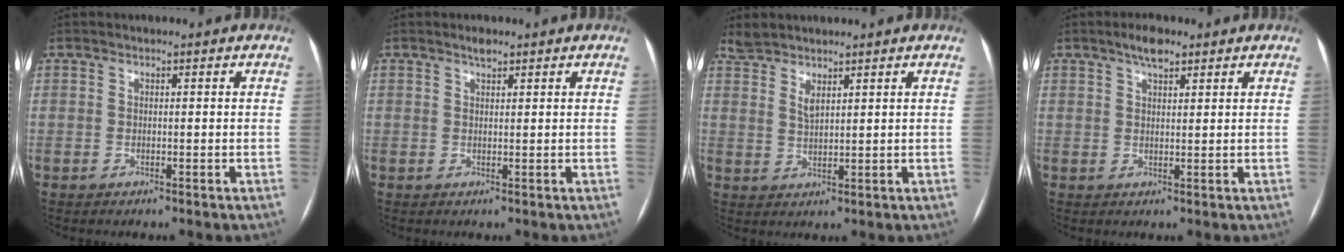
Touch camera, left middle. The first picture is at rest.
{"total": 1.4, "force": [1.1, 0.4, 0.7], "torque": [-0.015, 0.003, 0.020]}
{"total": 3.7, "force": [3.1, 0.8, 1.8], "torque": [-0.050, 0.002, 0.070]}
{"total": 3.5, "force": [2.5, 1.1, 2.2], "torque": [-0.040, 0.007, 0.041]}